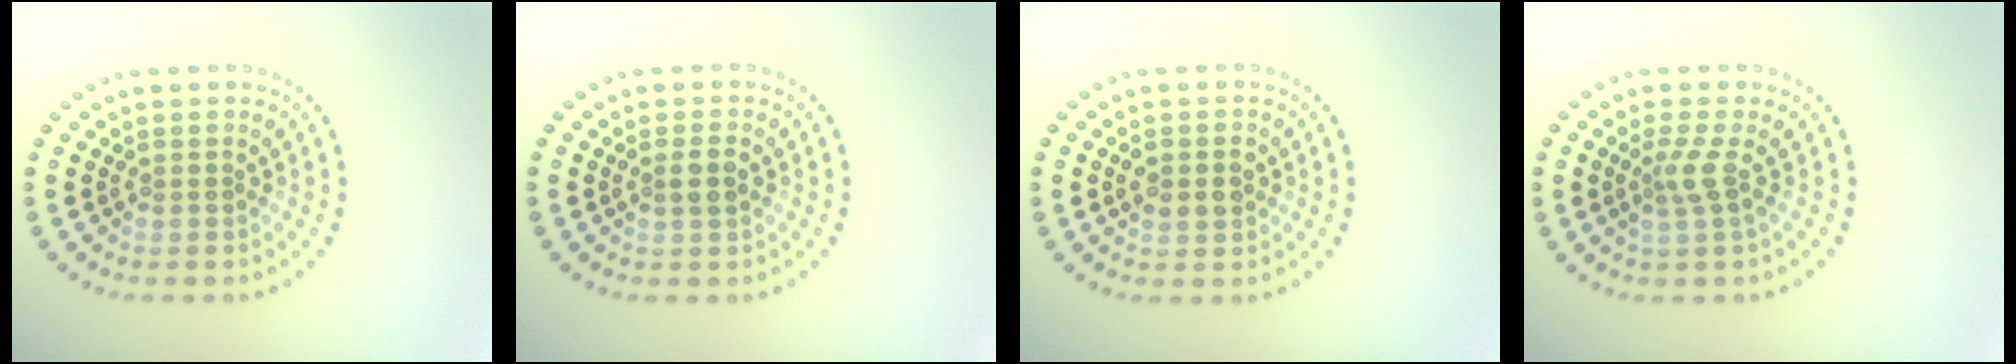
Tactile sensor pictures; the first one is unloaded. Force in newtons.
{"total": 1.7, "press": 1.6, "slide": 0.5}
{"total": 2.7, "press": 2.7, "slide": 0.2}
{"total": 2.1, "press": 1.4, "slide": 1.5}